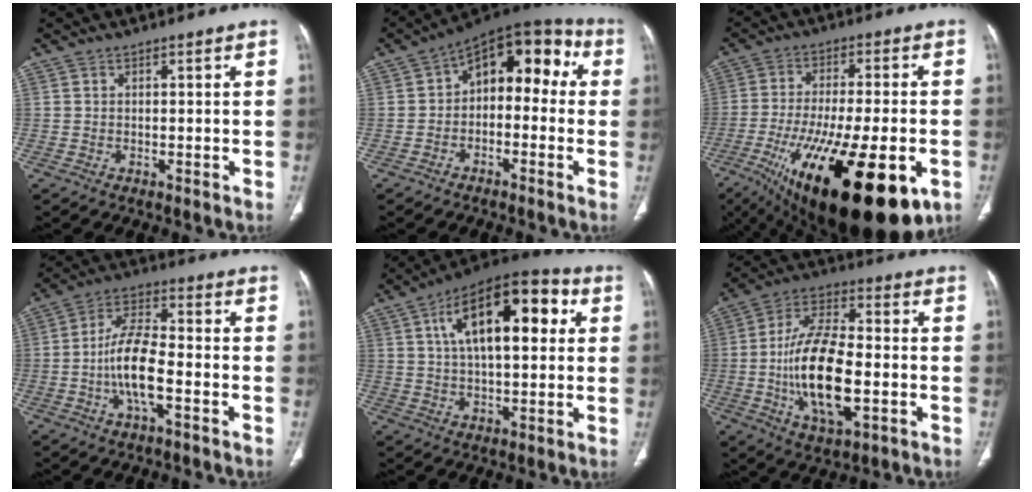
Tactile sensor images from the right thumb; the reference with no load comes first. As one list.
[{"total": 13.1, "force": [0.7, 8.1, 10.2], "torque": [-0.087, 0.054, -0.009]}, {"total": 29.9, "force": [-11.5, 10.5, 25.5], "torque": [-0.404, -0.021, -0.166]}, {"total": 10.7, "force": [-2.9, 3.9, 9.5], "torque": [-0.187, 0.028, -0.059]}, {"total": 19.2, "force": [5.2, 9.0, 16.2], "torque": [-0.224, 0.021, 0.071]}, {"total": 17.9, "force": [-3.1, 7.7, 15.9], "torque": [-0.293, 0.013, -0.055]}]